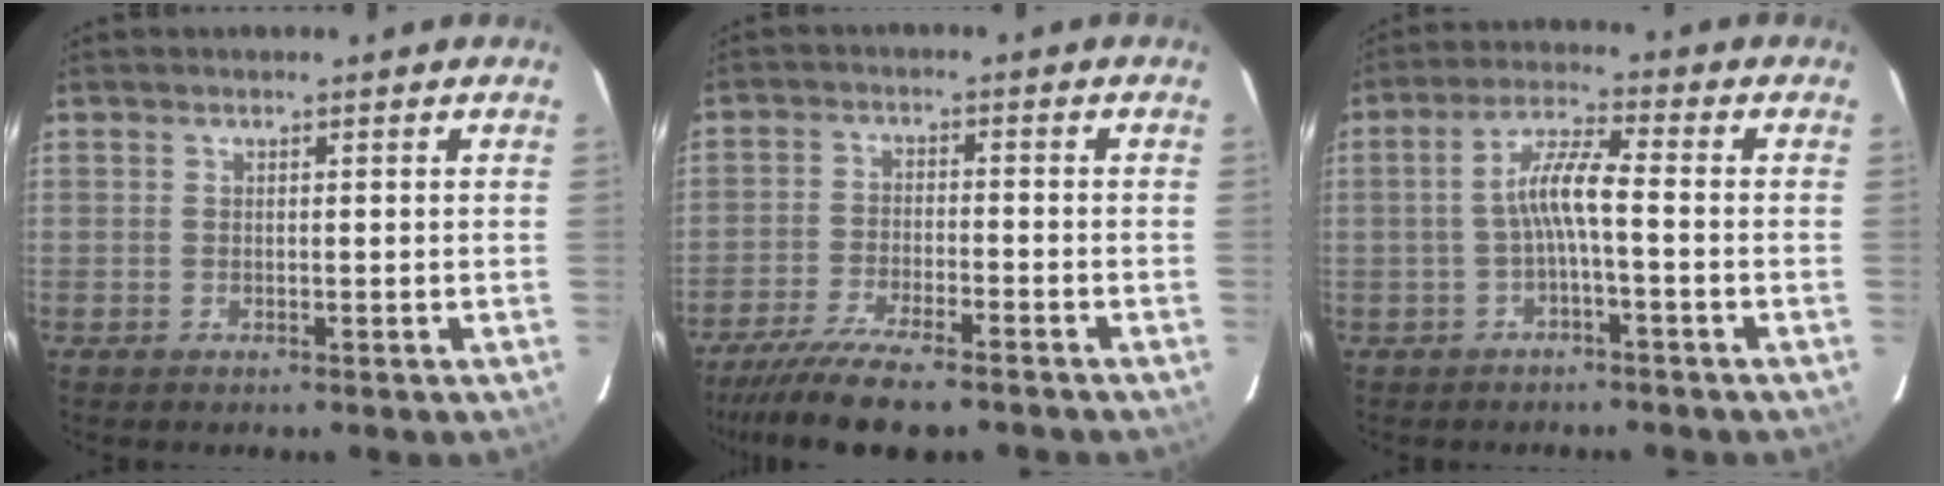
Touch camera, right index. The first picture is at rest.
{"total": 12.2, "force": [-10.0, 2.4, 6.6], "torque": [-0.153, -0.031, -0.173]}
{"total": 5.6, "force": [-1.6, 0.3, 5.4], "torque": [-0.117, 0.014, -0.029]}